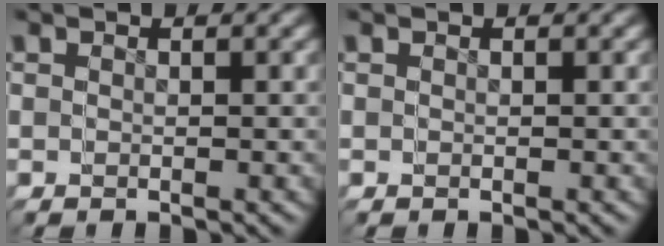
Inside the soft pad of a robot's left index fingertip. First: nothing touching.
{"total": 0.0}